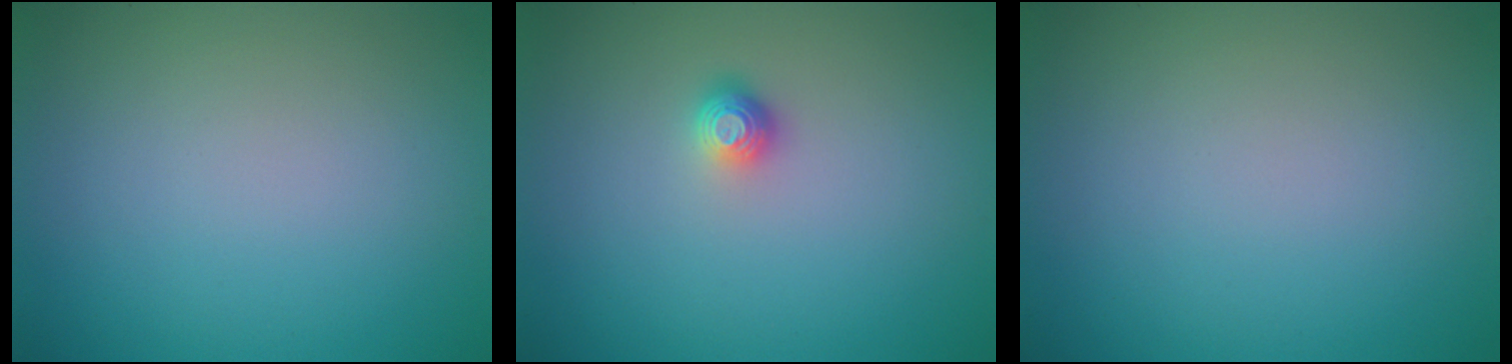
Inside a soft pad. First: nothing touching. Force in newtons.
{"total": 1.2, "press": 1.0, "slide": 0.7}
{"total": 0.0}